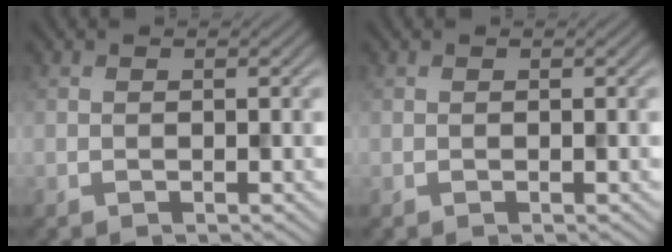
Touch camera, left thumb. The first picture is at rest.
{"total": 0.0}